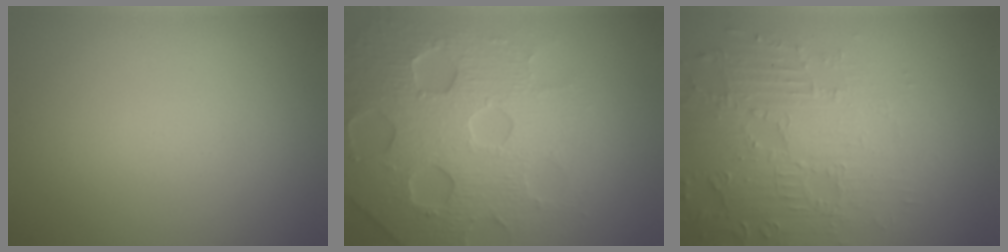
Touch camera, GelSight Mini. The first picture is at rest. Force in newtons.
{"total": 7.3, "press": 7.2, "slide": 1.5}
{"total": 4.1, "press": 4.1, "slide": 0.5}